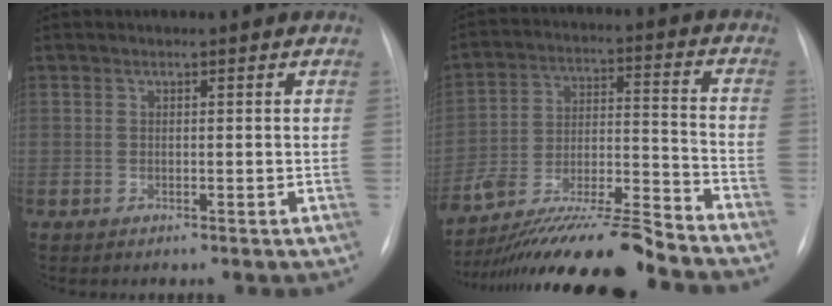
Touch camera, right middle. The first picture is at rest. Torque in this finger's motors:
{"motor_torque": [1.06, -1.08, 0.44, 0.20]}